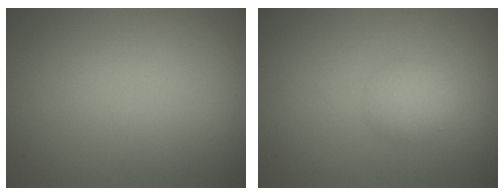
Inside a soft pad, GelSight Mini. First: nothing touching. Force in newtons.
{"total": 2.1, "press": 2.1, "slide": 0.0}